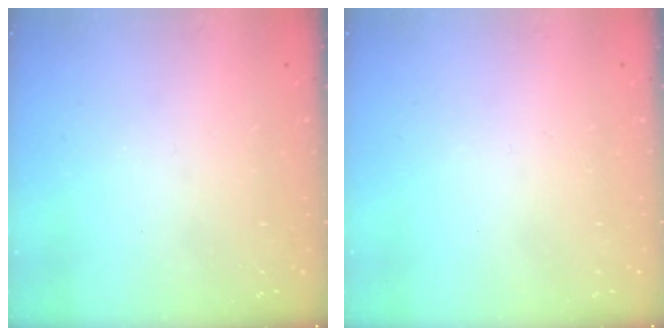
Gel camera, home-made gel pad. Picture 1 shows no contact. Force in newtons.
{"total": 1.6, "press": 1.6, "slide": 0.1}